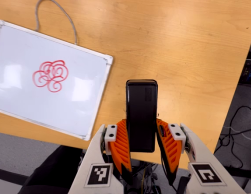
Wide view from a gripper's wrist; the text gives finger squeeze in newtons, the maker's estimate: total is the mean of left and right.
{"total": 5.2, "left": 3.6, "right": 6.8}